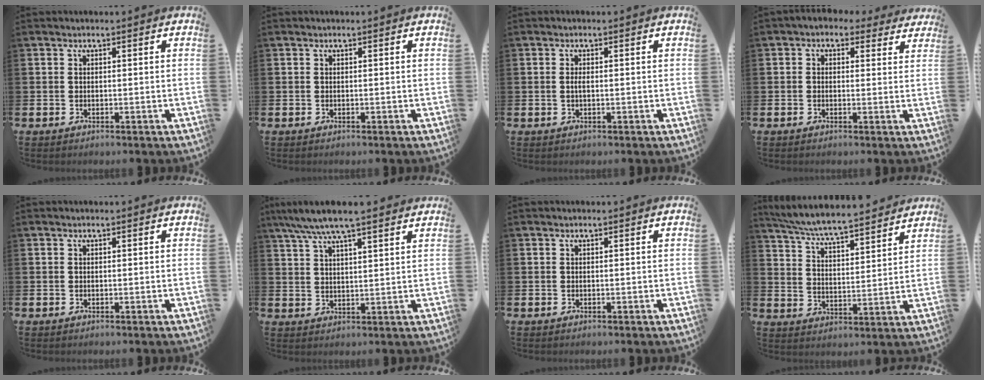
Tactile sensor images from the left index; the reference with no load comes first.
{"total": 0.0}
{"total": 1.0, "force": [-0.1, 0.3, 0.9], "torque": [-0.018, 0.002, -0.003]}
{"total": 1.9, "force": [1.3, 1.3, 0.5], "torque": [-0.012, -0.005, 0.018]}
{"total": 0.0}
{"total": 6.8, "force": [5.8, 1.0, 3.4], "torque": [-0.073, -0.014, 0.104]}
{"total": 0.0}
{"total": 6.7, "force": [6.4, 0.1, 1.8], "torque": [-0.060, -0.050, 0.111]}